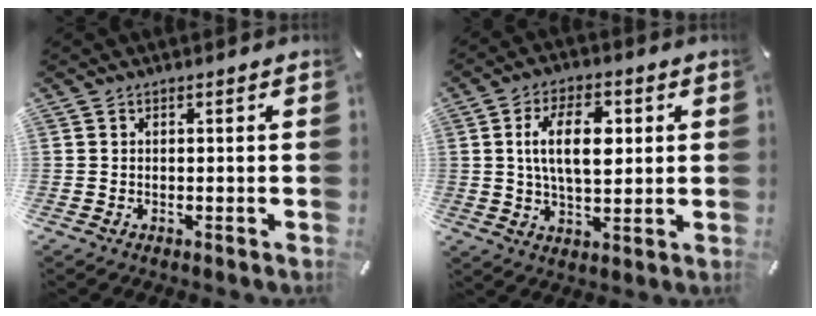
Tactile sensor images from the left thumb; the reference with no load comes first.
{"total": 12.2, "force": [2.4, 6.8, 9.9], "torque": [-0.174, 0.002, 0.035]}